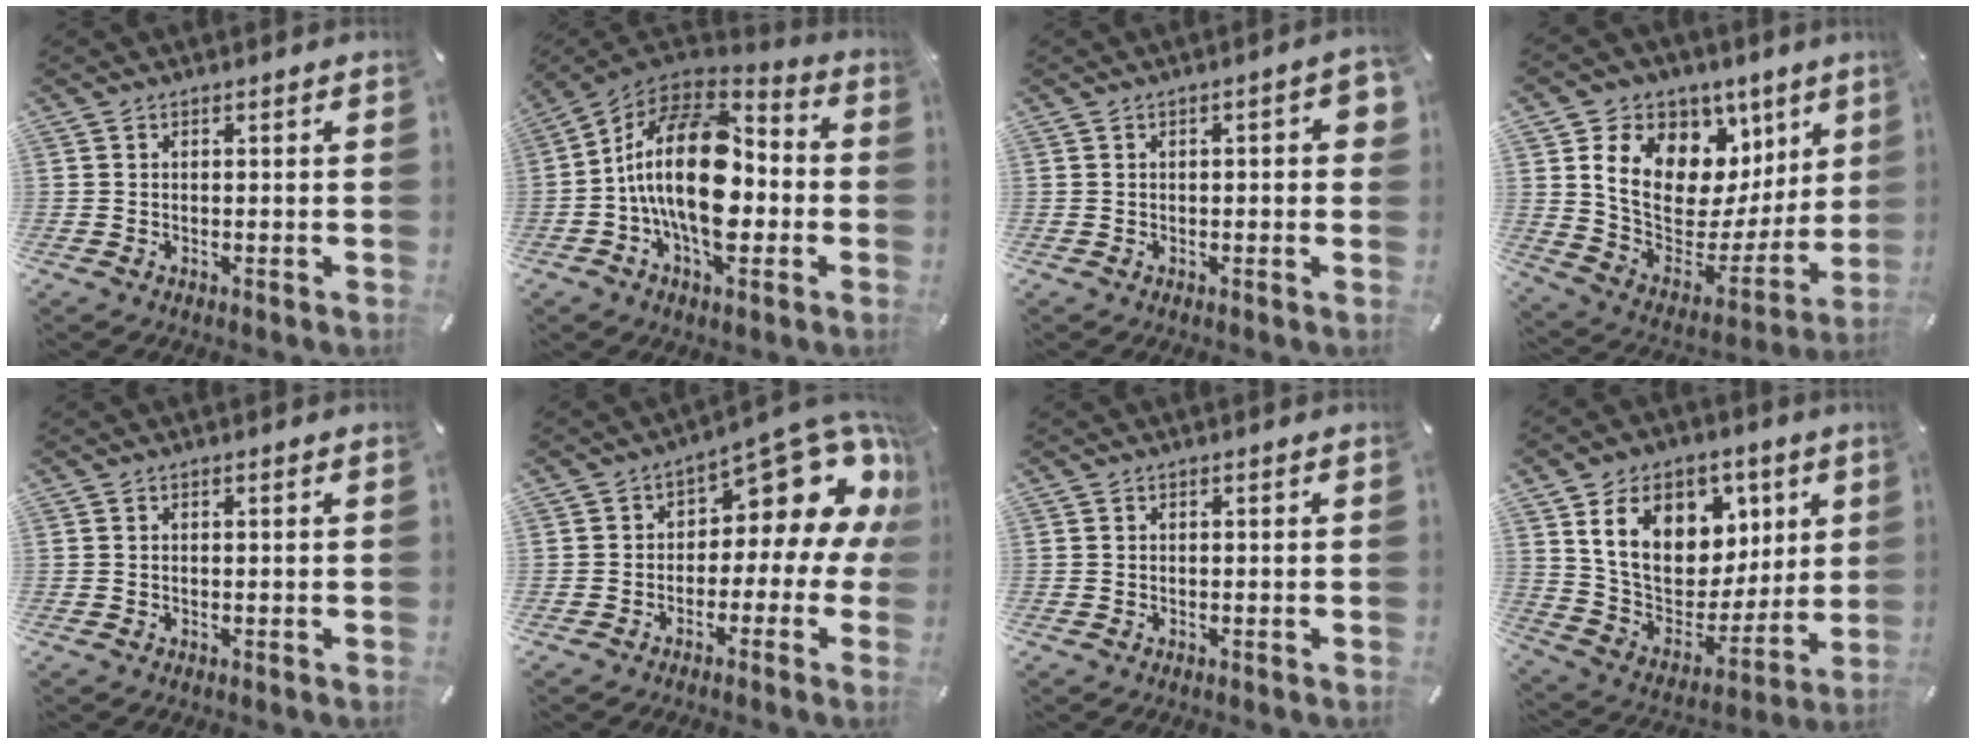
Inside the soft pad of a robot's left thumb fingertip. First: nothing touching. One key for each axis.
{"total": 22.6, "fx": -1.2, "fy": 12.9, "fz": 18.5, "tx": -0.357, "ty": 0.003, "tz": -0.023}
{"total": 4.0, "fx": 0.1, "fy": 1.5, "fz": 3.6, "tx": -0.049, "ty": 0.004, "tz": -0.001}
{"total": 16.3, "fx": 6.9, "fy": 12.0, "fz": 8.5, "tx": -0.122, "ty": -0.062, "tz": 0.130}
{"total": 0.0}
{"total": 13.2, "fx": 7.7, "fy": 6.1, "fz": 8.8, "tx": -0.111, "ty": -0.070, "tz": 0.123}
{"total": 0.0}
{"total": 18.4, "fx": 7.5, "fy": 13.7, "fz": 9.7, "tx": -0.162, "ty": -0.025, "tz": 0.146}